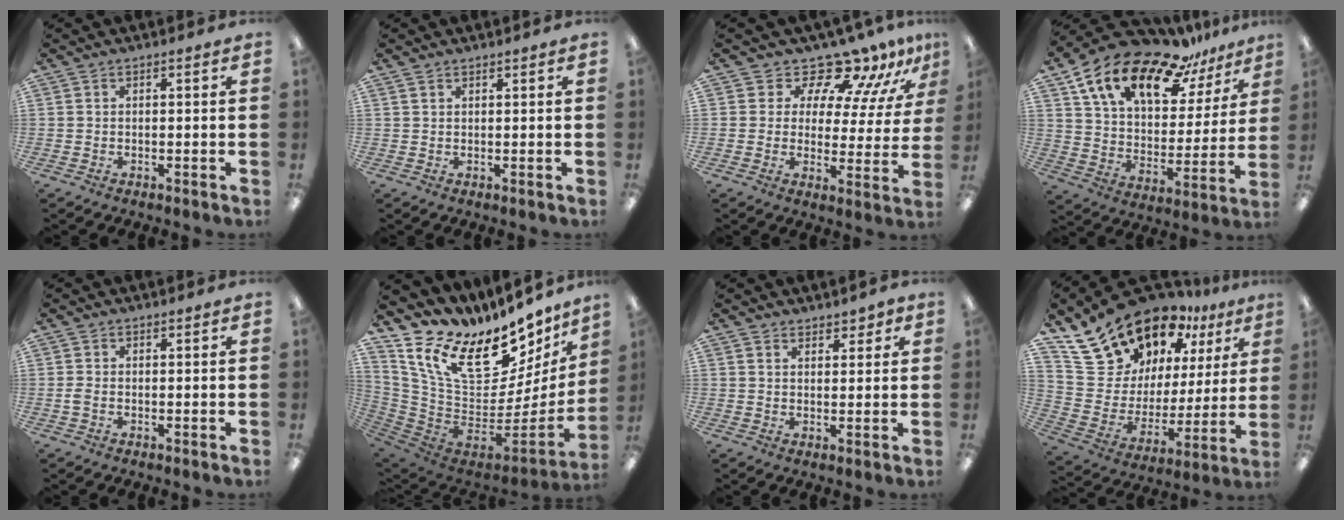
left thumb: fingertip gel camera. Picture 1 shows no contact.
{"total": 0.9, "force": [0.7, 0.3, 0.4], "torque": [-0.010, 0.000, 0.014]}
{"total": 13.4, "force": [11.9, 4.1, 4.5], "torque": [-0.080, -0.104, 0.206]}
{"total": 19.8, "force": [13.7, 8.5, 11.4], "torque": [-0.202, -0.091, 0.237]}
{"total": 1.3, "force": [-0.1, 0.6, 1.1], "torque": [-0.022, 0.003, -0.001]}
{"total": 19.8, "force": [14.0, 8.4, 11.2], "torque": [-0.206, -0.109, 0.246]}
{"total": 2.9, "force": [2.5, 1.3, 0.2], "torque": [0.008, -0.016, 0.045]}
{"total": 21.7, "force": [16.4, 11.7, 8.1], "torque": [-0.151, -0.109, 0.307]}